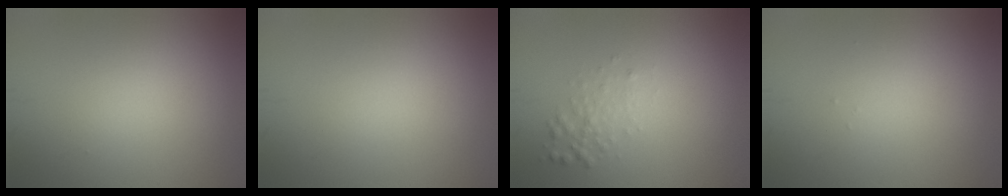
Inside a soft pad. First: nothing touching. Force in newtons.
{"total": 0.0}
{"total": 1.7, "press": 1.7, "slide": 0.0}
{"total": 0.0}